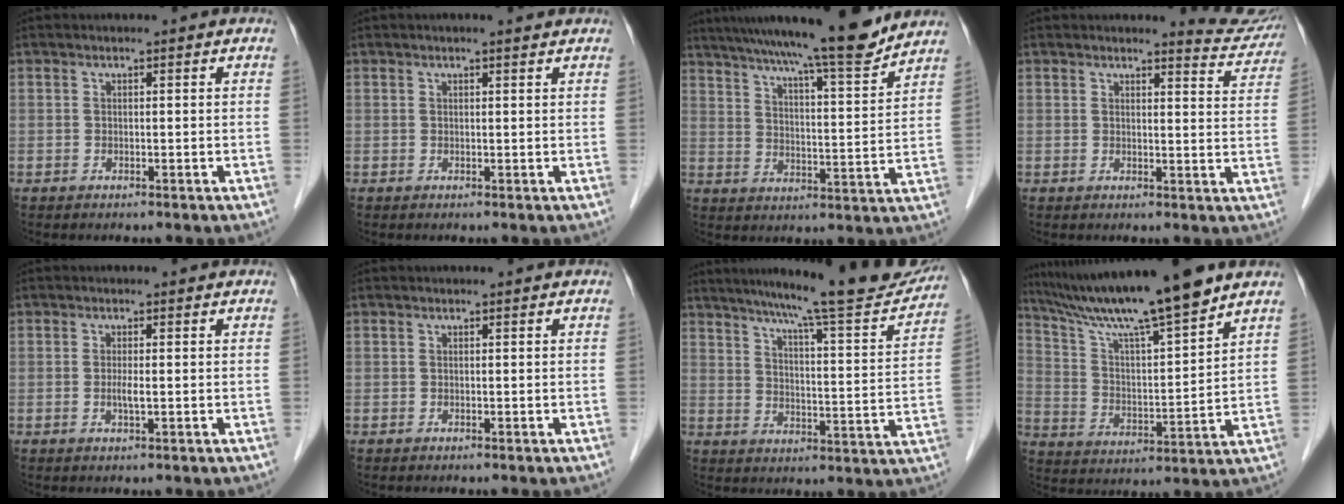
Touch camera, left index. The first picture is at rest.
{"total": 1.6, "force": [1.3, 0.1, 1.0], "torque": [-0.015, 0.008, 0.018]}
{"total": 17.2, "force": [14.8, 0.1, 8.7], "torque": [-0.133, -0.003, 0.216]}
{"total": 5.5, "force": [5.5, 0.6, 0.1], "torque": [0.005, -0.036, 0.041]}
{"total": 1.6, "force": [-0.3, 0.1, 1.6], "torque": [-0.033, -0.005, -0.005]}
{"total": 0.0}
{"total": 19.4, "force": [17.3, 0.6, 8.7], "torque": [-0.129, -0.035, 0.230]}
{"total": 16.6, "force": [13.7, -0.6, 9.2], "torque": [-0.162, 0.002, 0.236]}